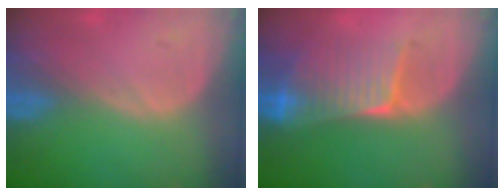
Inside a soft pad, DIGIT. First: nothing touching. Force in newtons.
{"total": 6.6, "press": 6.5, "slide": 1.1}